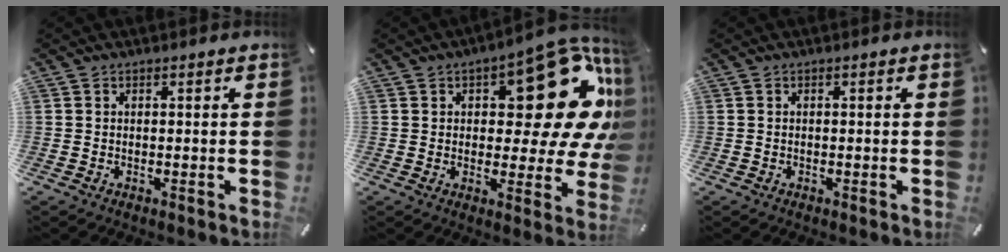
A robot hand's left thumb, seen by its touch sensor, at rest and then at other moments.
{"total": 23.5, "force": [8.2, 11.8, 18.6], "torque": [-0.217, -0.060, 0.138]}
{"total": 0.0}